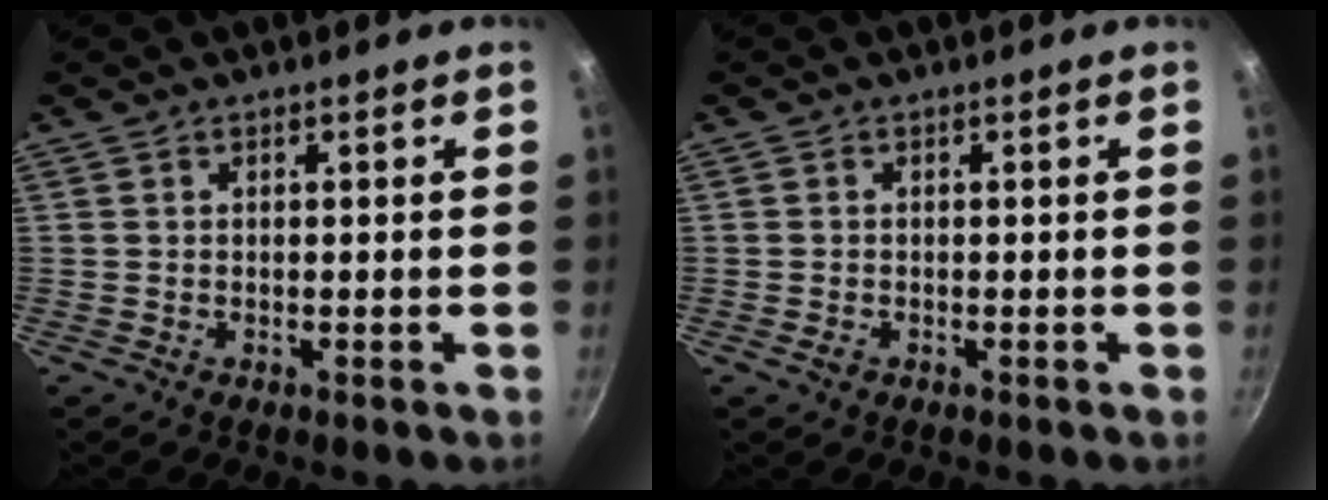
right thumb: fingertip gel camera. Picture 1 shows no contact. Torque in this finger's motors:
{"motor_torque": [-0.10, 0.07, -0.24, 0.07, 0.04]}